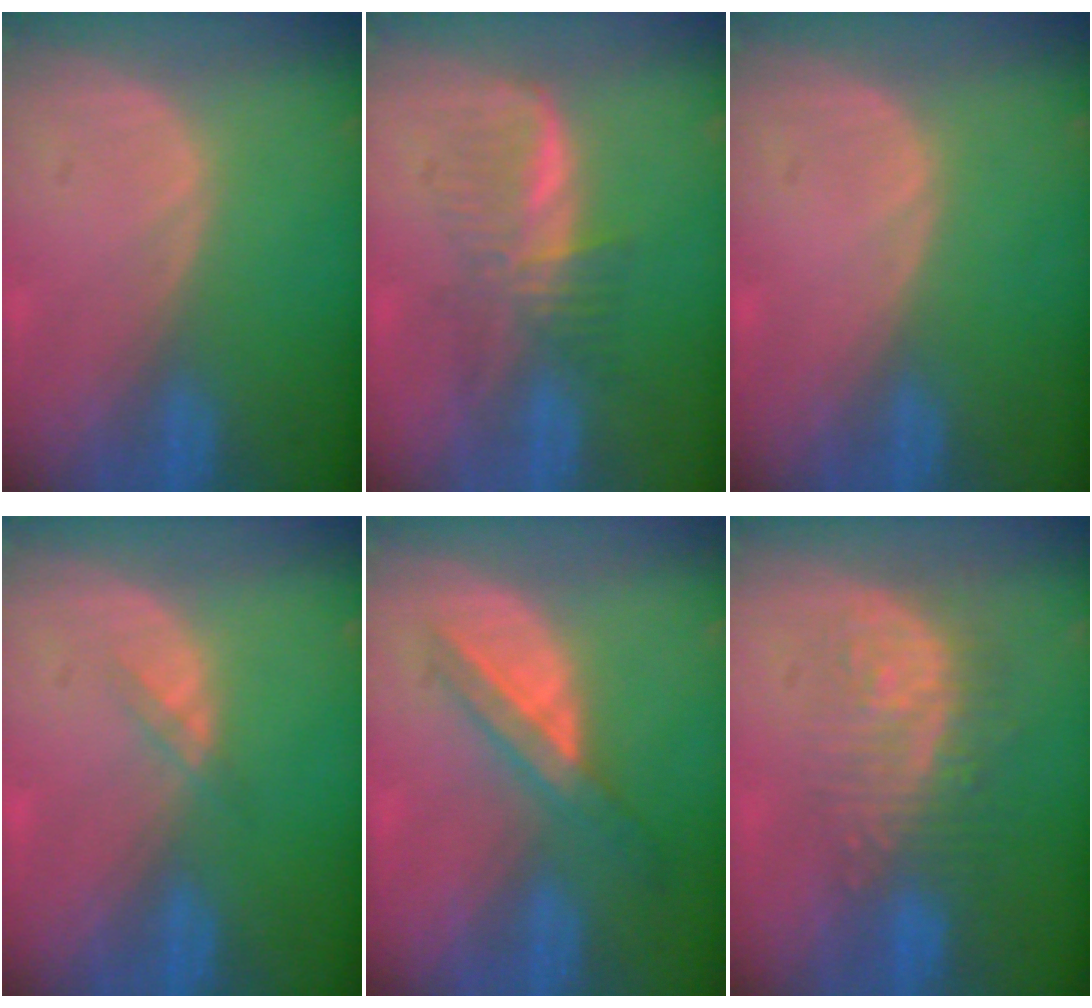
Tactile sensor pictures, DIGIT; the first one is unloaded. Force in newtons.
{"total": 5.2, "press": 5.2, "slide": 0.7}
{"total": 0.0}
{"total": 1.3, "press": 1.3, "slide": 0.2}
{"total": 6.0, "press": 5.3, "slide": 2.7}
{"total": 8.9, "press": 8.3, "slide": 3.2}